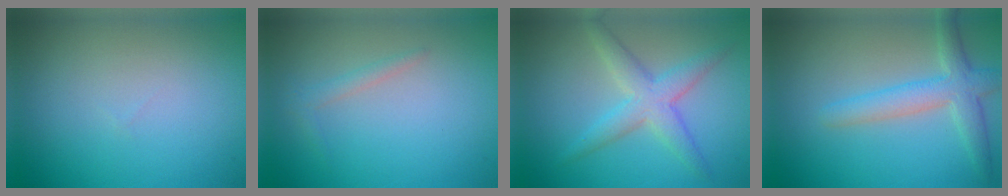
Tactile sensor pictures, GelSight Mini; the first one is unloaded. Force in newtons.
{"total": 1.1, "press": 1.1, "slide": 0.0}
{"total": 3.7, "press": 3.7, "slide": 0.2}
{"total": 4.0, "press": 4.0, "slide": 0.1}